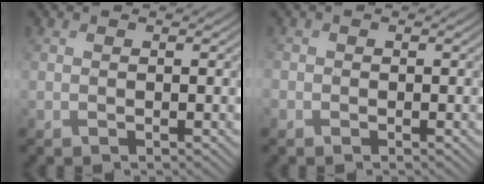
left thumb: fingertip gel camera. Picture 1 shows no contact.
{"total": 0.8, "force": [-0.3, 0.7, 0.0], "torque": [0.001, -0.005, -0.011]}